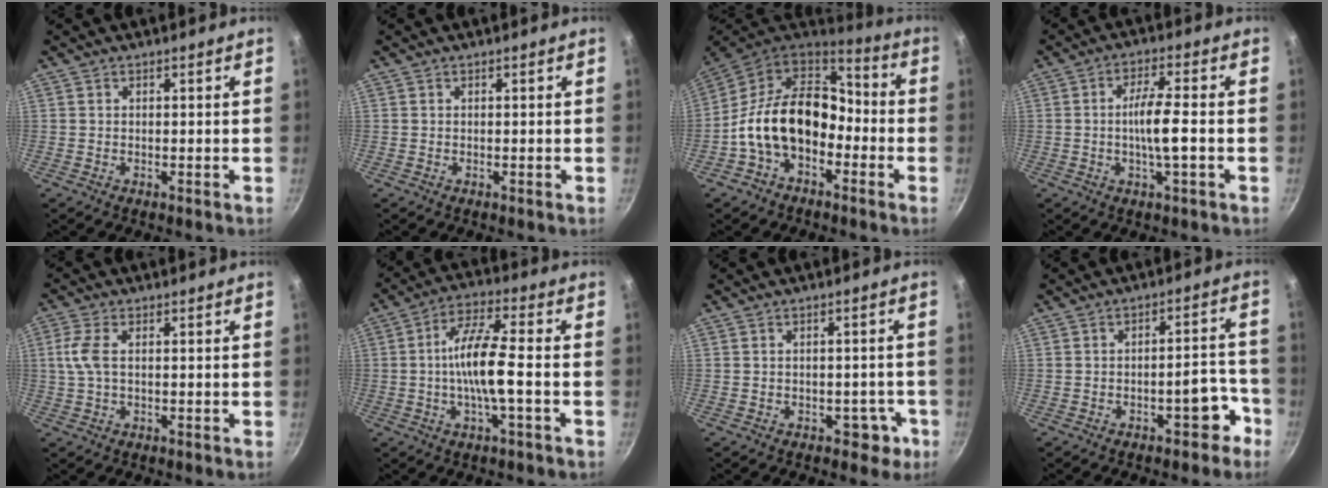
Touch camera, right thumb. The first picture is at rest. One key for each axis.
{"total": 0.0}
{"total": 17.4, "fx": -3.8, "fy": 12.0, "fz": 12.0, "tx": -0.176, "ty": 0.057, "tz": -0.080}
{"total": 7.0, "fx": -1.2, "fy": 1.1, "fz": 6.8, "tx": -0.125, "ty": 0.013, "tz": -0.024}
{"total": 4.6, "fx": 0.4, "fy": 2.1, "fz": 4.1, "tx": -0.098, "ty": 0.008, "tz": 0.005}
{"total": 10.4, "fx": -1.6, "fy": 2.3, "fz": 10.0, "tx": -0.189, "ty": 0.026, "tz": -0.041}
{"total": 3.9, "fx": -1.9, "fy": 2.8, "fz": 1.9, "tx": -0.002, "ty": 0.029, "tz": -0.005}
{"total": 6.8, "fx": -3.9, "fy": 3.0, "fz": 4.7, "tx": -0.025, "ty": 0.053, "tz": -0.037}